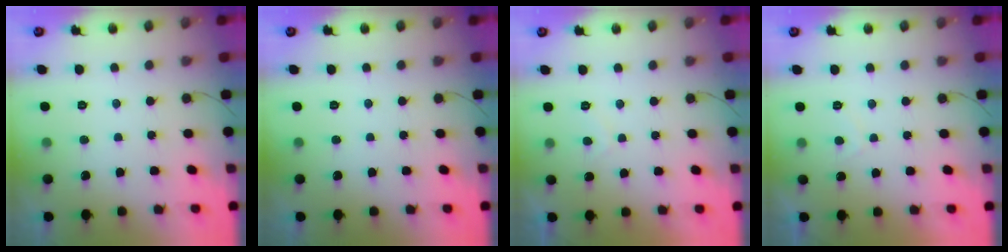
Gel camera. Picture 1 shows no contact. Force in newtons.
{"total": 0.0}
{"total": 1.7, "press": 1.6, "slide": 0.7}
{"total": 2.1, "press": 2.0, "slide": 0.7}